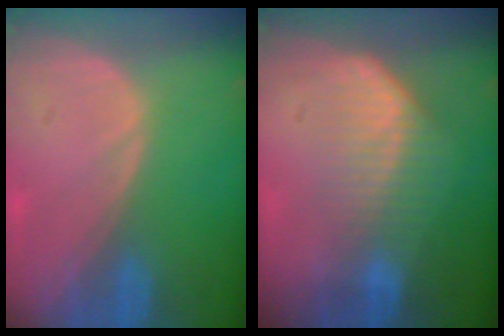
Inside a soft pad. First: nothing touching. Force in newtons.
{"total": 7.5, "press": 6.3, "slide": 4.0}